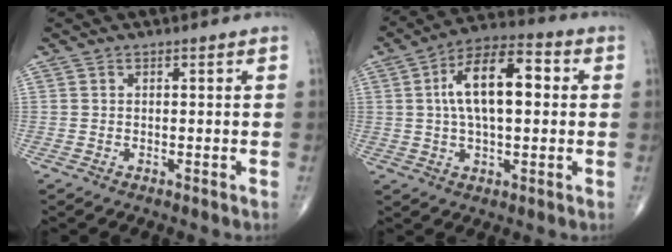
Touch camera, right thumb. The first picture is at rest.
{"total": 14.7, "force": [2.1, 6.9, 12.8], "torque": [-0.213, 0.024, 0.028]}